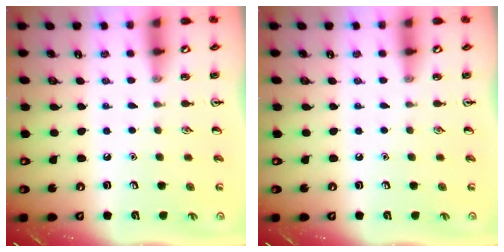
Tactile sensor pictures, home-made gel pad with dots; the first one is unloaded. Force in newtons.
{"total": 0.0}